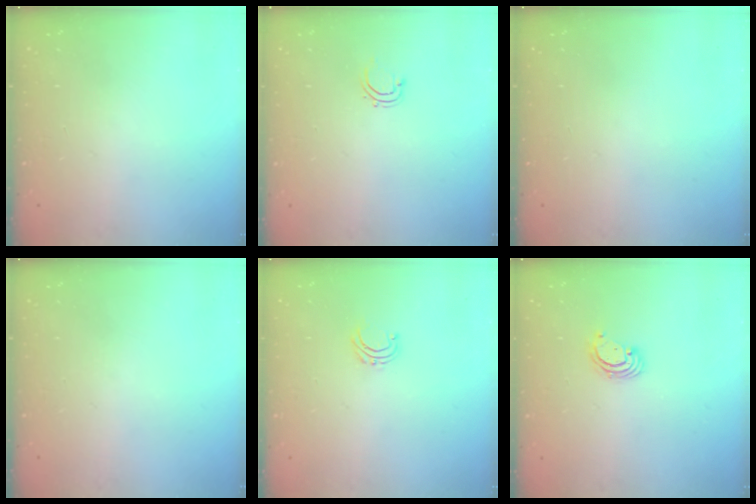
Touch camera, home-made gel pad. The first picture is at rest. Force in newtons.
{"total": 2.8, "press": 2.7, "slide": 0.5}
{"total": 0.0}
{"total": 0.0}
{"total": 3.7, "press": 3.7, "slide": 0.3}
{"total": 3.1, "press": 3.1, "slide": 0.1}